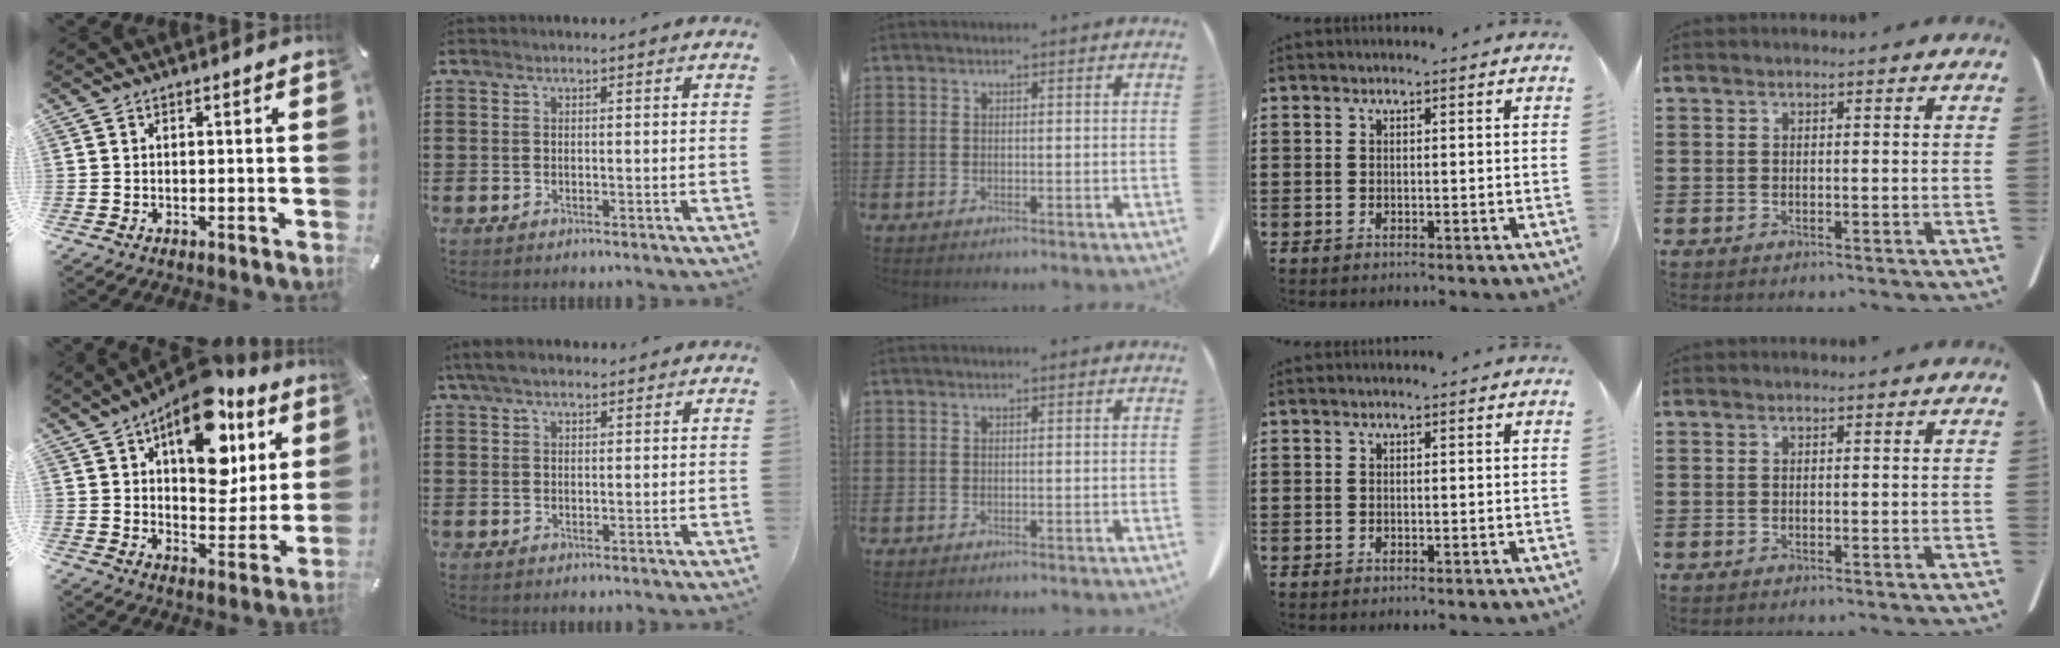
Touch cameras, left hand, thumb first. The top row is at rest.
{"thumb": {"total": 18.1, "force": [9.0, 10.2, 11.9], "torque": [-0.162, -0.044, 0.151]}, "index": {"total": 3.4, "force": [2.3, 1.3, 2.3], "torque": [-0.049, 0.007, 0.043]}}